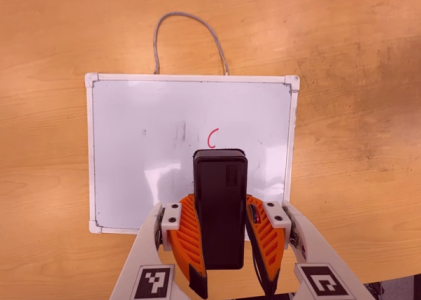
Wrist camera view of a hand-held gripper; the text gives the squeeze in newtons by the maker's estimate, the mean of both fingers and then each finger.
{"total": 8.6, "left": 7.7, "right": 9.4}